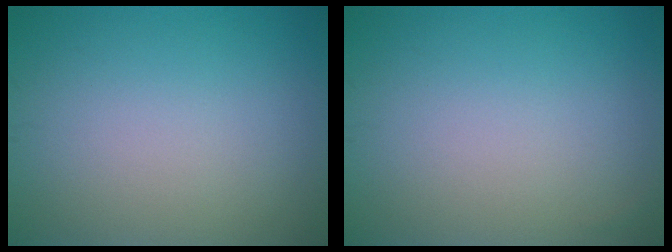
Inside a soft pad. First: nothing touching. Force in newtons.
{"total": 0.0}